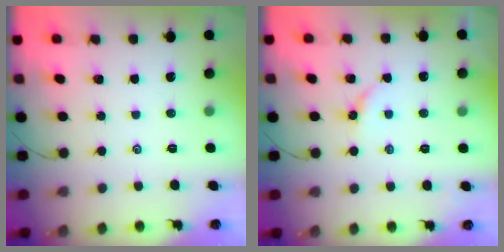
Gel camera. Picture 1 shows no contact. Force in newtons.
{"total": 2.9, "press": 2.9, "slide": 0.3}